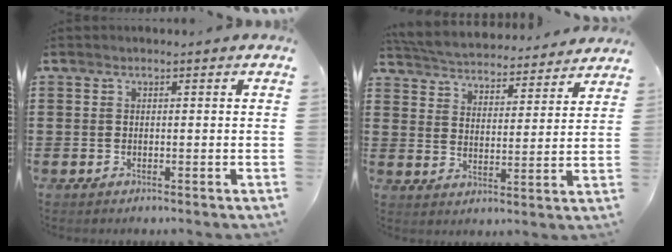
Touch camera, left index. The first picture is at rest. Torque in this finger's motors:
{"motor_torque": [1.09, -1.05, 0.55, 0.21]}